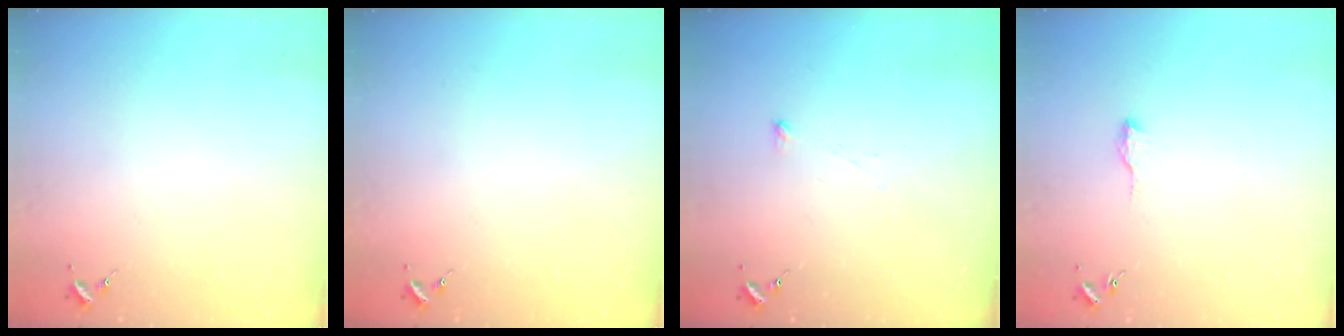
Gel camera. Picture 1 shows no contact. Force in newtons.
{"total": 0.0}
{"total": 2.5, "press": 2.5, "slide": 0.2}
{"total": 7.3, "press": 7.3, "slide": 0.6}